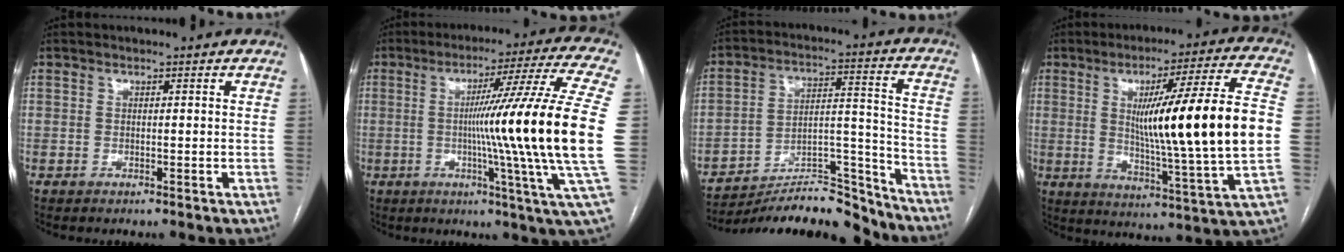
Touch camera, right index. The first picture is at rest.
{"total": 22.2, "force": [-0.5, -3.3, 21.9], "torque": [-0.271, -0.008, -0.026]}
{"total": 20.4, "force": [-19.3, 2.8, 5.9], "torque": [-0.095, 0.033, -0.302]}
{"total": 21.4, "force": [1.3, -0.9, 21.3], "torque": [-0.331, -0.008, 0.011]}